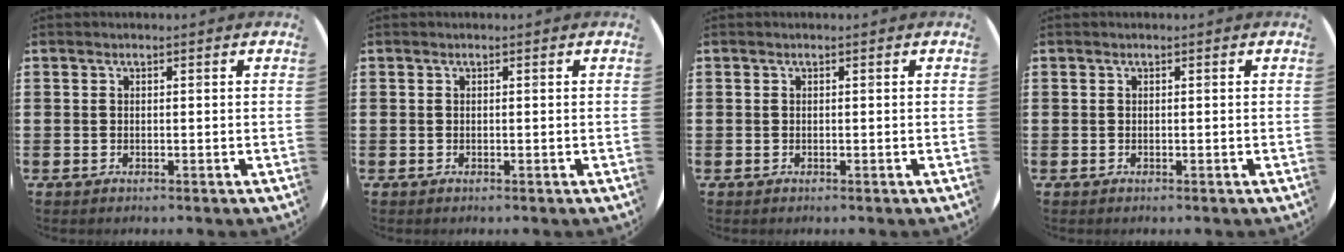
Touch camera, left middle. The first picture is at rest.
{"total": 0.0}
{"total": 0.0}
{"total": 0.0}